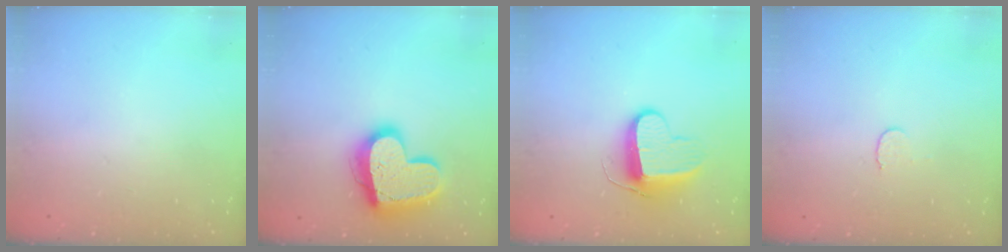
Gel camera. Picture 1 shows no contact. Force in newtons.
{"total": 18.2, "press": 18.2, "slide": 1.6}
{"total": 9.9, "press": 9.9, "slide": 0.1}
{"total": 3.5, "press": 3.5, "slide": 0.3}